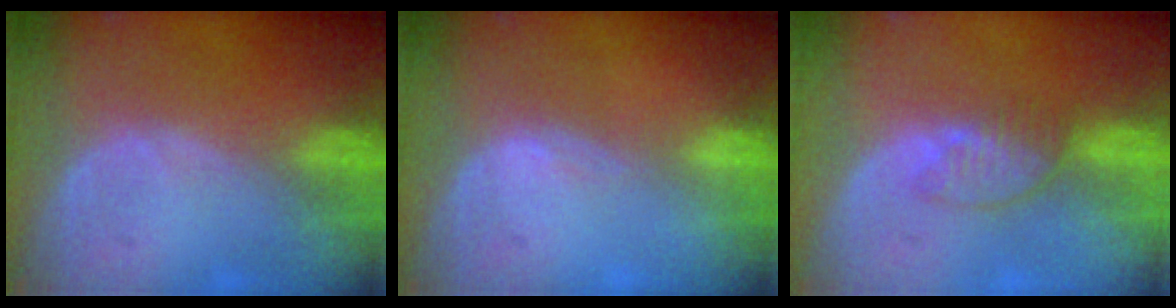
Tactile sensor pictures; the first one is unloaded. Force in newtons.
{"total": 0.6, "press": 0.5, "slide": 0.4}
{"total": 3.8, "press": 3.3, "slide": 1.8}